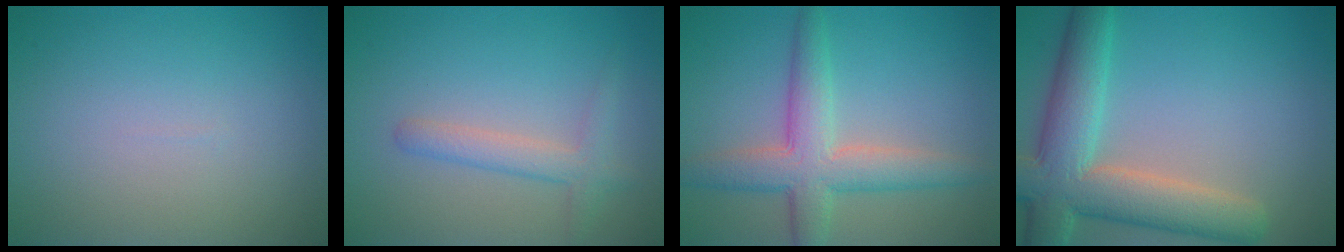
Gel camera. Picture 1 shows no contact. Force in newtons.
{"total": 1.8, "press": 1.8, "slide": 0.2}
{"total": 5.5, "press": 5.5, "slide": 0.1}
{"total": 8.5, "press": 8.5, "slide": 0.6}